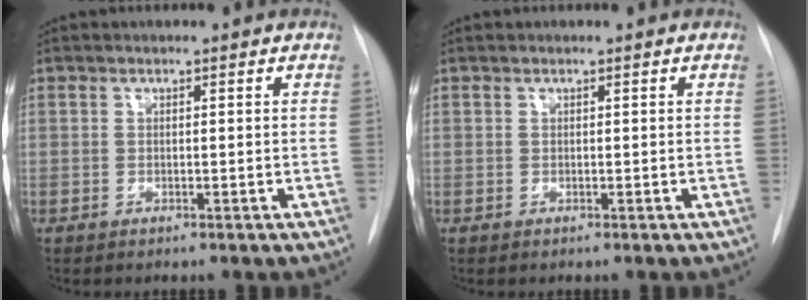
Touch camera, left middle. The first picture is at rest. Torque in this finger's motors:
{"motor_torque": [-0.04, 0.03, -0.09, -0.01]}